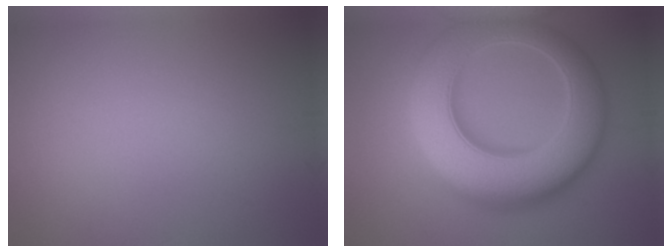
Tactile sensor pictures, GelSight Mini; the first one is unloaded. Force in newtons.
{"total": 12.7, "press": 12.7, "slide": 0.2}